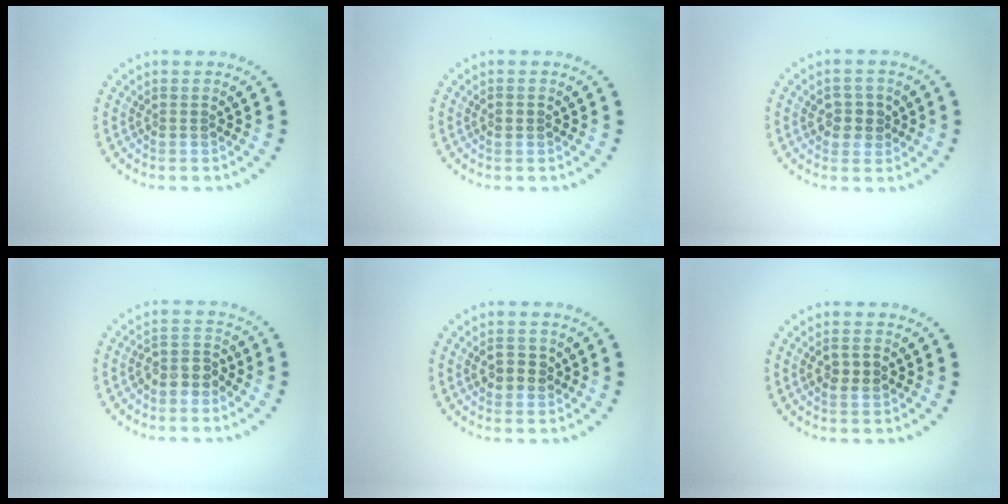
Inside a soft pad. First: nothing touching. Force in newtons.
{"total": 1.0, "press": 1.0, "slide": 0.1}
{"total": 2.2, "press": 2.2, "slide": 0.2}
{"total": 2.5, "press": 2.2, "slide": 1.1}
{"total": 2.3, "press": 2.3, "slide": 0.3}
{"total": 2.1, "press": 2.1, "slide": 0.2}